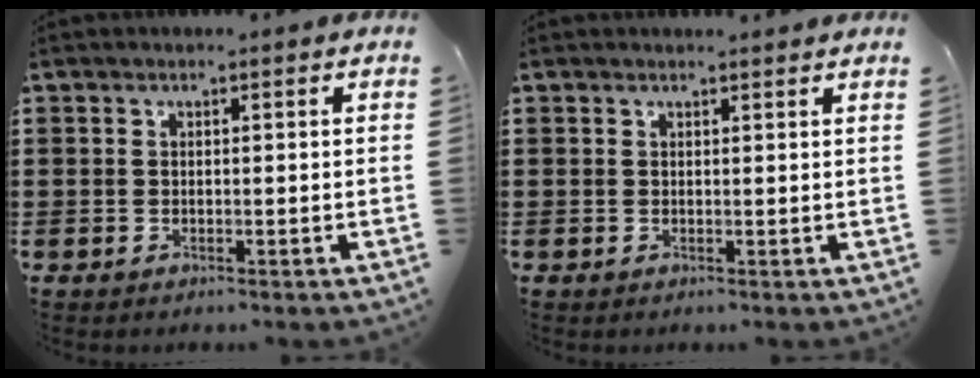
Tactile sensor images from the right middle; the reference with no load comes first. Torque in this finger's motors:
{"motor_torque": [0.02, -0.46, 0.18, -0.01]}